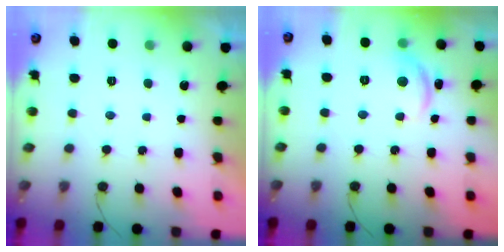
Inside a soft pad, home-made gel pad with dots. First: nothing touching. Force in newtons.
{"total": 9.6, "press": 9.6, "slide": 0.5}